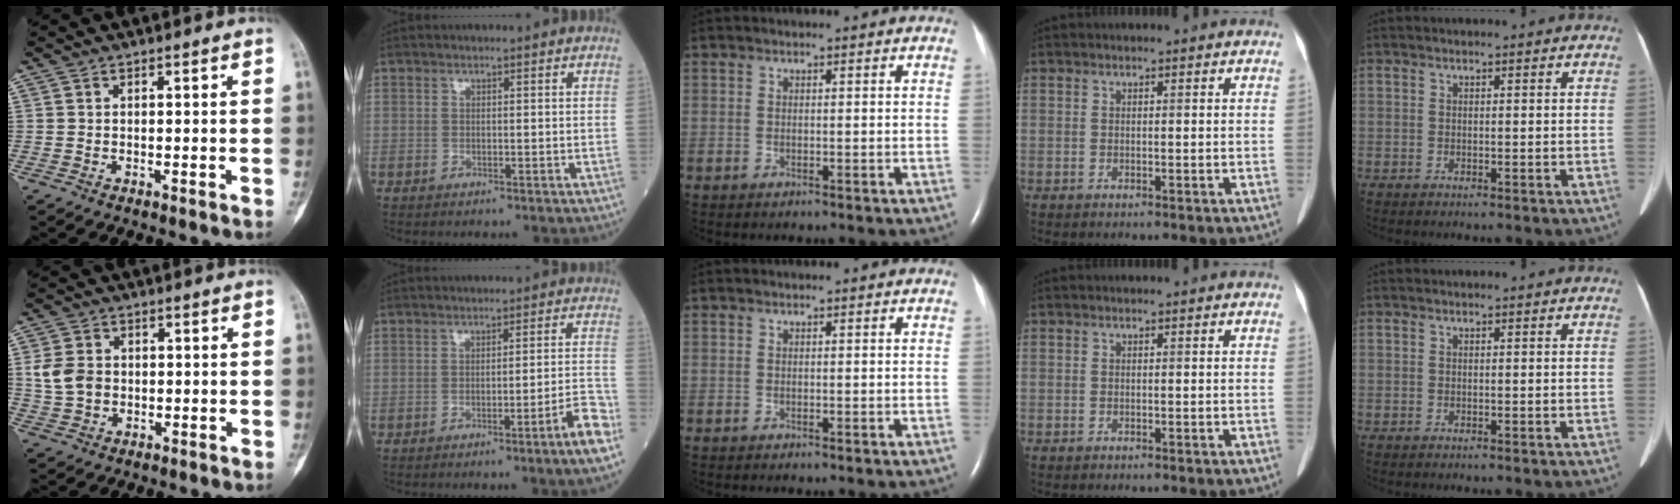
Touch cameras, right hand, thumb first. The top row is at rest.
{"thumb": {"total": 6.1, "force": [0.4, 4.9, 3.6], "torque": [-0.060, 0.004, 0.012]}, "index": {"total": 5.7, "force": [-3.4, -0.9, 4.5], "torque": [-0.048, 0.004, -0.050]}}